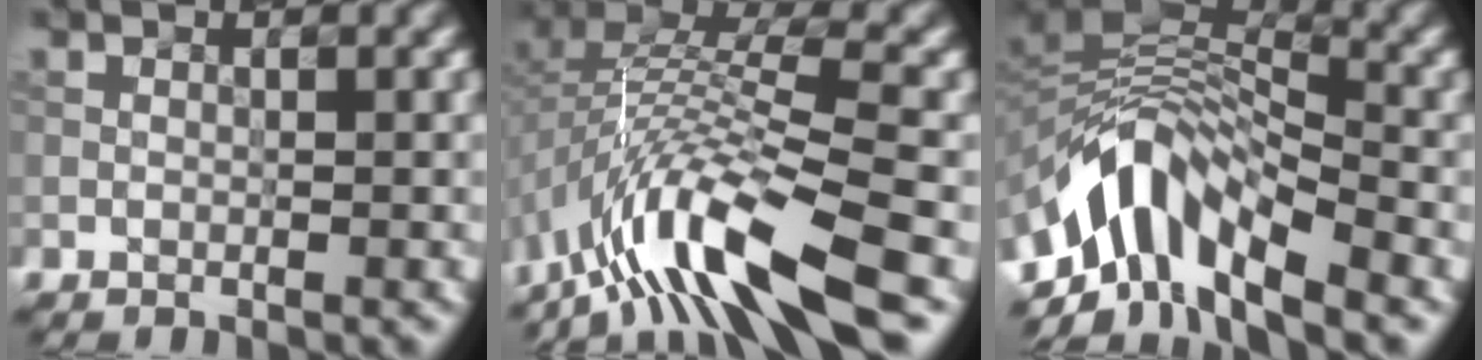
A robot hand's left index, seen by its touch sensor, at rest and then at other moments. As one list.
[{"total": 11.5, "force": [-6.7, 3.2, 8.7], "torque": [-0.165, 0.013, -0.124]}, {"total": 9.4, "force": [-5.1, 3.9, 6.9], "torque": [-0.106, 0.020, -0.104]}]